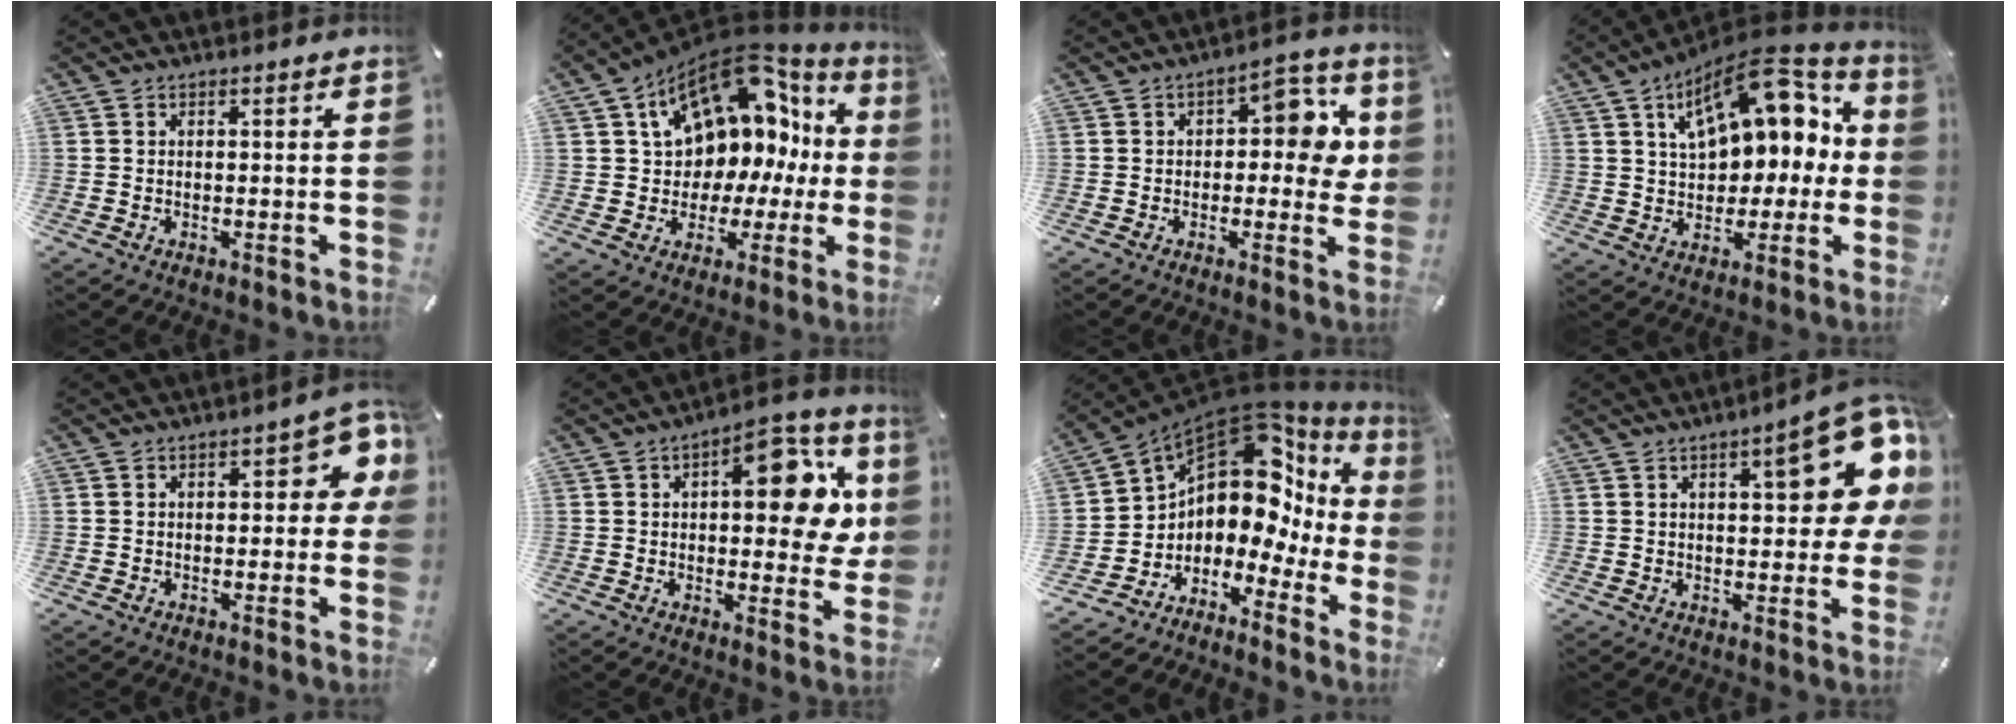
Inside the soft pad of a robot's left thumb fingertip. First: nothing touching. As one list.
[{"total": 14.9, "force": [7.5, 10.3, 7.9], "torque": [-0.117, -0.072, 0.127]}, {"total": 9.9, "force": [1.9, 5.5, 8.0], "torque": [-0.096, -0.008, 0.025]}, {"total": 17.7, "force": [7.9, 10.1, 12.1], "torque": [-0.188, -0.037, 0.138]}, {"total": 8.8, "force": [1.7, 4.1, 7.6], "torque": [-0.094, -0.003, 0.022]}, {"total": 16.6, "force": [4.3, 7.8, 14.0], "torque": [-0.161, -0.020, 0.063]}, {"total": 13.9, "force": [7.1, 8.3, 8.7], "torque": [-0.150, -0.082, 0.112]}, {"total": 17.4, "force": [5.6, 6.2, 15.2], "torque": [-0.186, -0.022, 0.084]}]